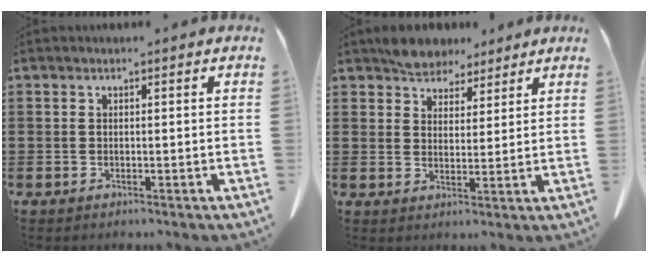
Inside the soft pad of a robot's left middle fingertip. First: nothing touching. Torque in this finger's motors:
{"motor_torque": [0.33, 0.31, 0.08, 0.03]}